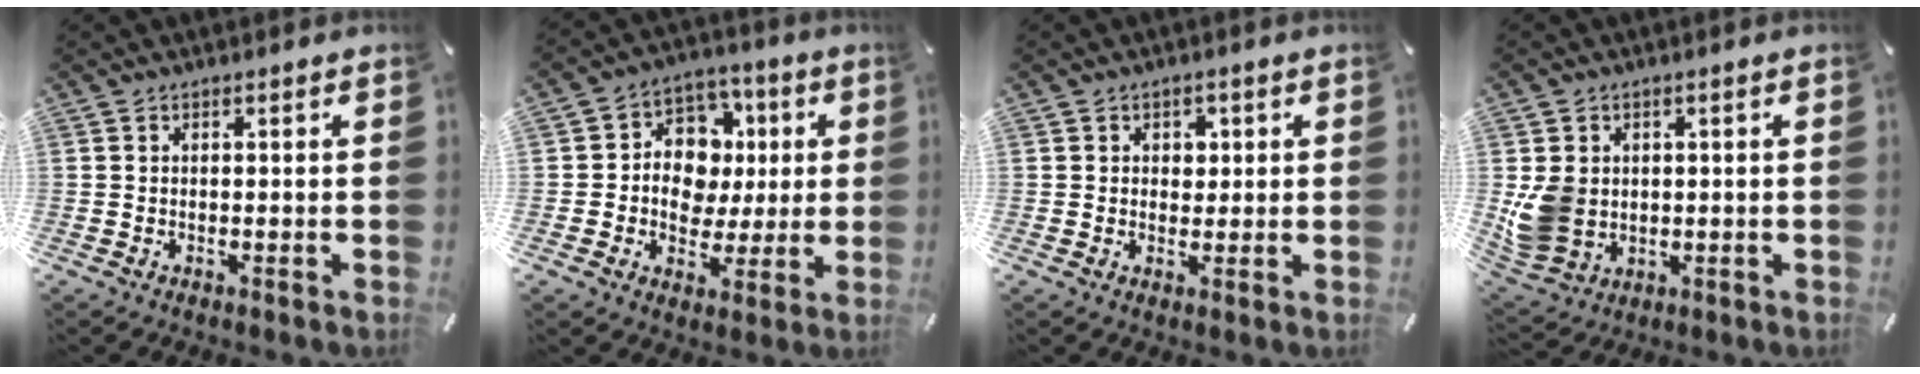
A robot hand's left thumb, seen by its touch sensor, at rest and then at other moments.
{"total": 10.9, "force": [0.0, 10.0, 4.4], "torque": [-0.063, 0.006, 0.006]}
{"total": 2.2, "force": [0.5, 2.0, 0.8], "torque": [-0.004, -0.002, 0.003]}
{"total": 8.3, "force": [0.4, 7.5, 3.7], "torque": [-0.092, 0.003, 0.008]}